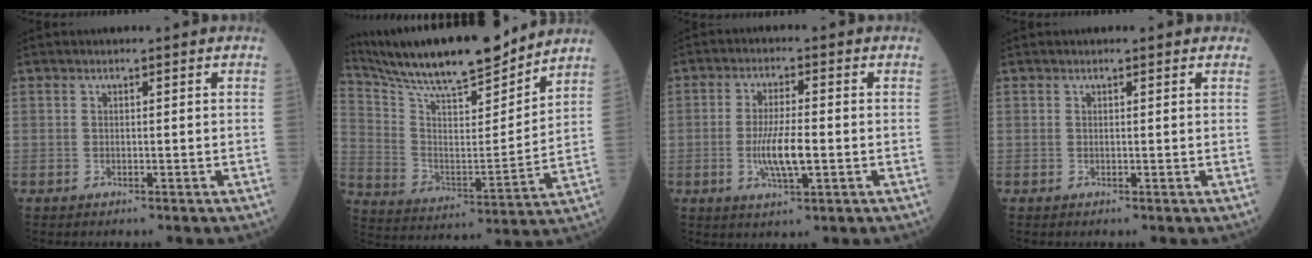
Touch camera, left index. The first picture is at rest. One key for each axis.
{"total": 19.7, "fx": 17.5, "fy": 2.4, "fz": 8.7, "tx": -0.170, "ty": -0.008, "tz": 0.296}
{"total": 6.5, "fx": -1.7, "fy": 1.2, "fz": 6.2, "tx": -0.129, "ty": -0.013, "tz": -0.030}
{"total": 1.1, "fx": 0.8, "fy": 0.5, "fz": 0.6, "tx": -0.011, "ty": 0.004, "tz": 0.004}